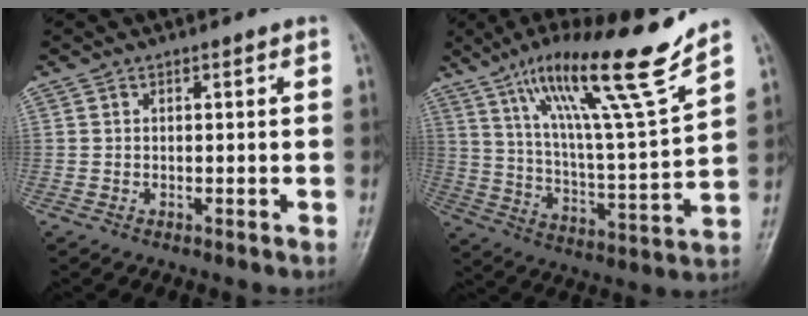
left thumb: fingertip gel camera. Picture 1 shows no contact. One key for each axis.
{"total": 20.6, "fx": 13.9, "fy": 1.0, "fz": 15.2, "tx": -0.233, "ty": -0.063, "tz": 0.235}